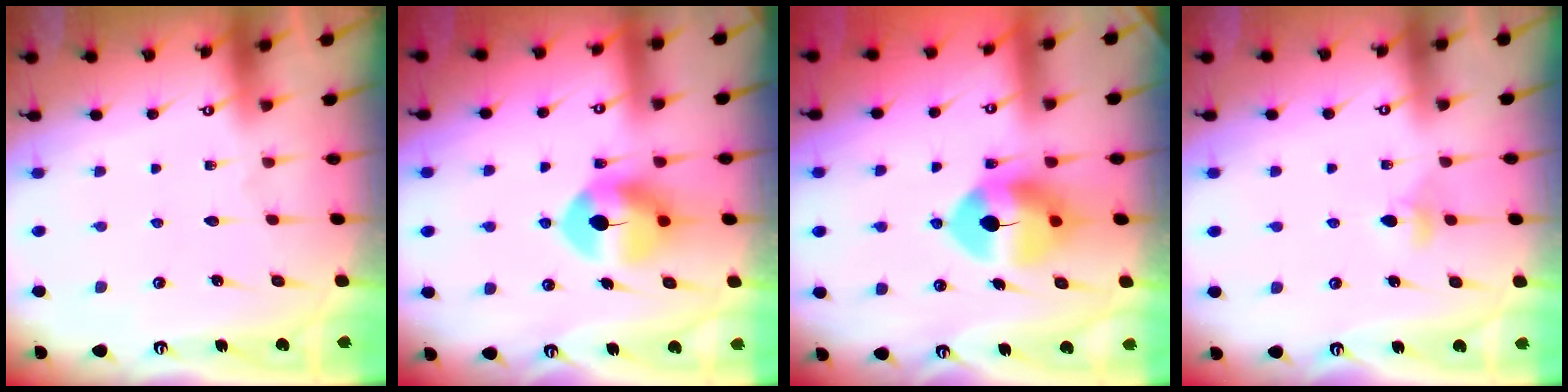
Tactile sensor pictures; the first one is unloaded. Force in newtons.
{"total": 8.7, "press": 8.6, "slide": 1.5}
{"total": 9.4, "press": 9.2, "slide": 1.6}
{"total": 4.7, "press": 4.7, "slide": 0.7}